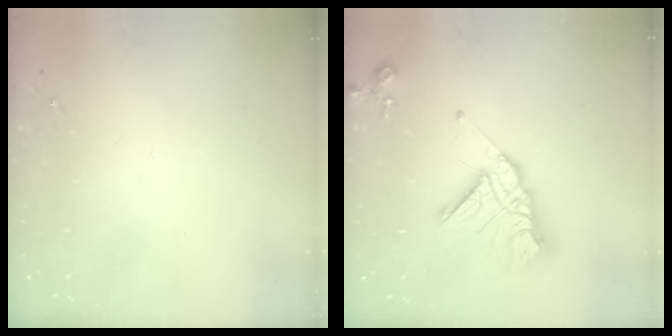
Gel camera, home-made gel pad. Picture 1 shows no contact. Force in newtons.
{"total": 14.7, "press": 14.6, "slide": 1.4}